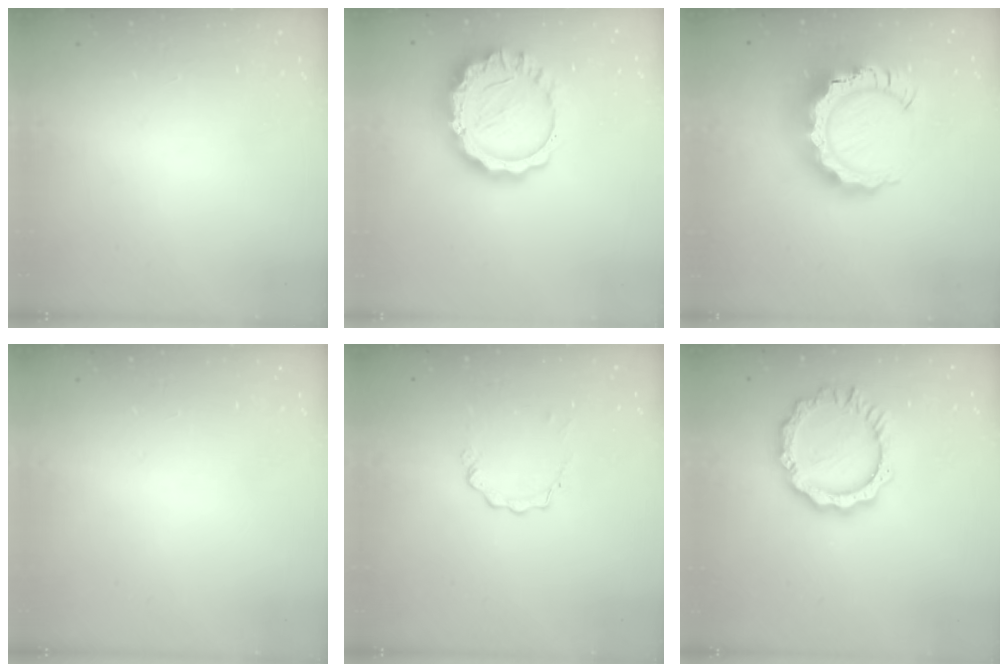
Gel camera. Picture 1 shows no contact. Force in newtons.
{"total": 13.5, "press": 13.4, "slide": 1.1}
{"total": 16.9, "press": 16.8, "slide": 1.7}
{"total": 1.6, "press": 1.6, "slide": 0.1}
{"total": 2.9, "press": 2.9, "slide": 0.2}
{"total": 11.4, "press": 11.3, "slide": 0.8}